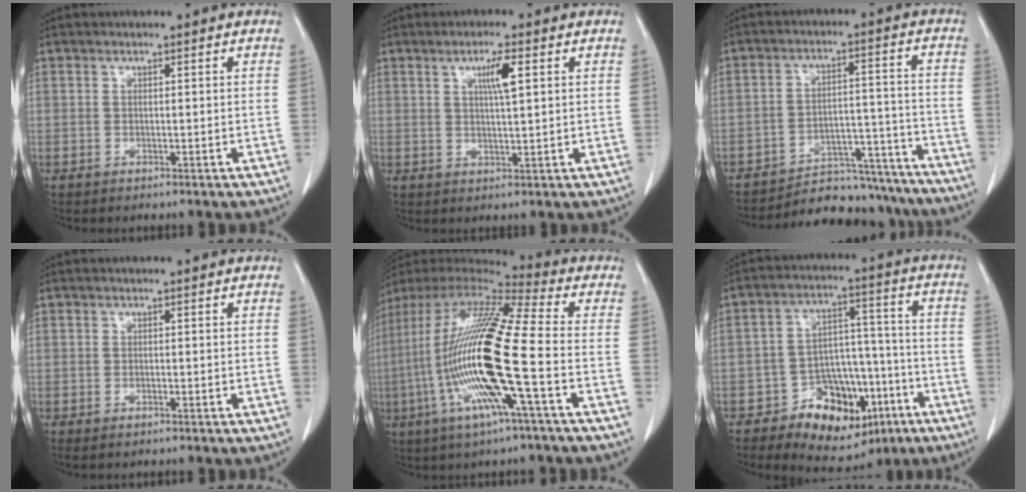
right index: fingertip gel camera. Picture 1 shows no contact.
{"total": 4.1, "force": [1.5, 0.2, 3.9], "torque": [-0.066, -0.001, 0.025]}
{"total": 16.2, "force": [-15.5, 4.2, 2.1], "torque": [-0.014, 0.045, -0.208]}
{"total": 1.0, "force": [-0.8, 0.2, 0.6], "torque": [-0.014, -0.003, -0.009]}
{"total": 21.7, "force": [-4.5, 1.0, 21.2], "torque": [-0.453, -0.023, -0.101]}
{"total": 13.6, "force": [-7.0, 8.2, 8.2], "torque": [-0.105, 0.035, -0.095]}